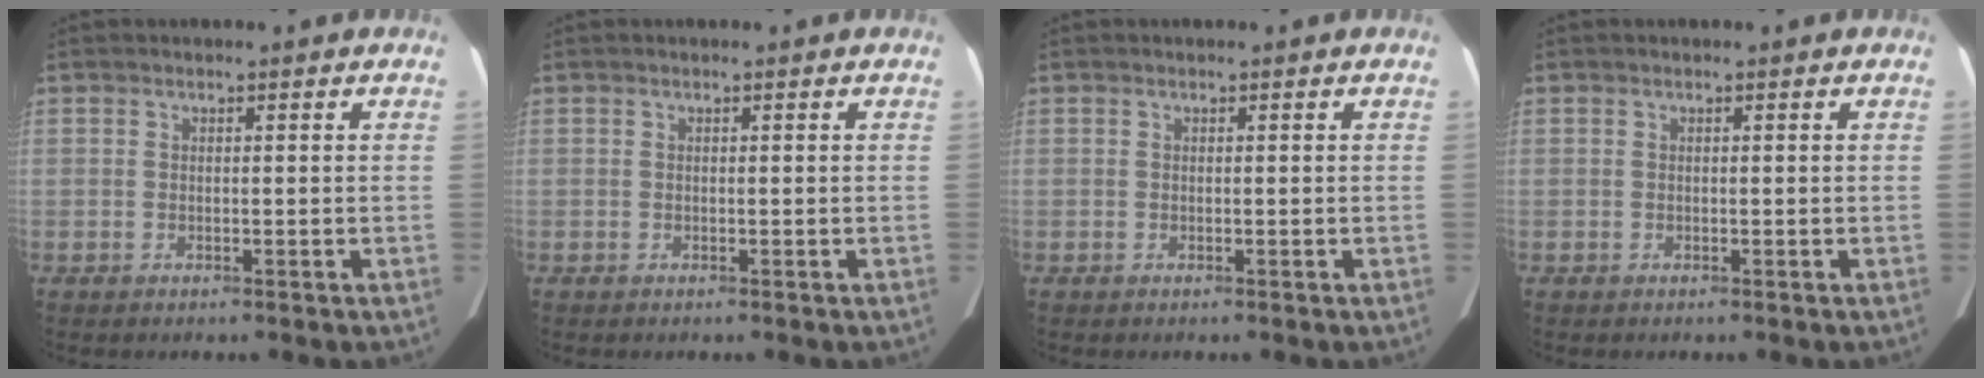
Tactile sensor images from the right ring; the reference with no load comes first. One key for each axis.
{"total": 0.0}
{"total": 0.0}
{"total": 0.0}